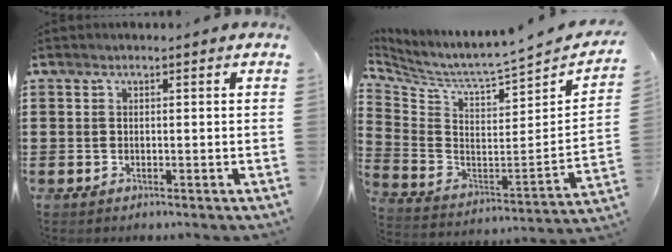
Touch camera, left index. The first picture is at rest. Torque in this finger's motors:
{"motor_torque": [0.09, 0.25, 0.01, 0.02]}